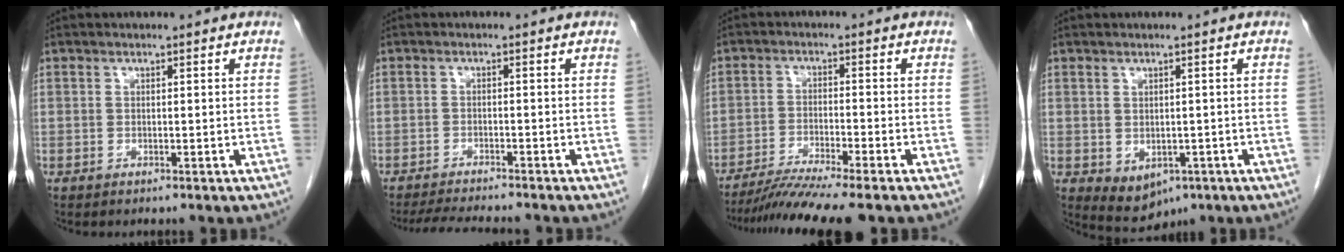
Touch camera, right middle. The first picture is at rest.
{"total": 7.6, "force": [-7.0, 0.6, 2.9], "torque": [-0.043, -0.014, -0.108]}
{"total": 8.6, "force": [-7.2, -1.1, 4.5], "torque": [-0.065, -0.028, -0.121]}
{"total": 5.2, "force": [-2.1, 3.6, 3.0], "torque": [-0.043, -0.006, -0.018]}